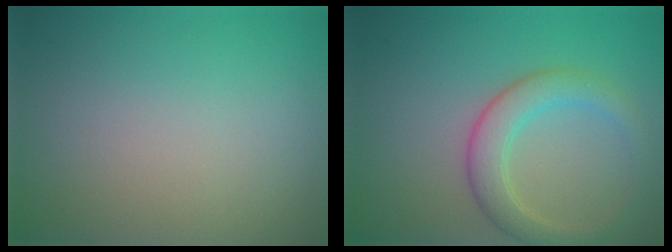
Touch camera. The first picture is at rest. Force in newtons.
{"total": 3.8, "press": 3.8, "slide": 0.2}